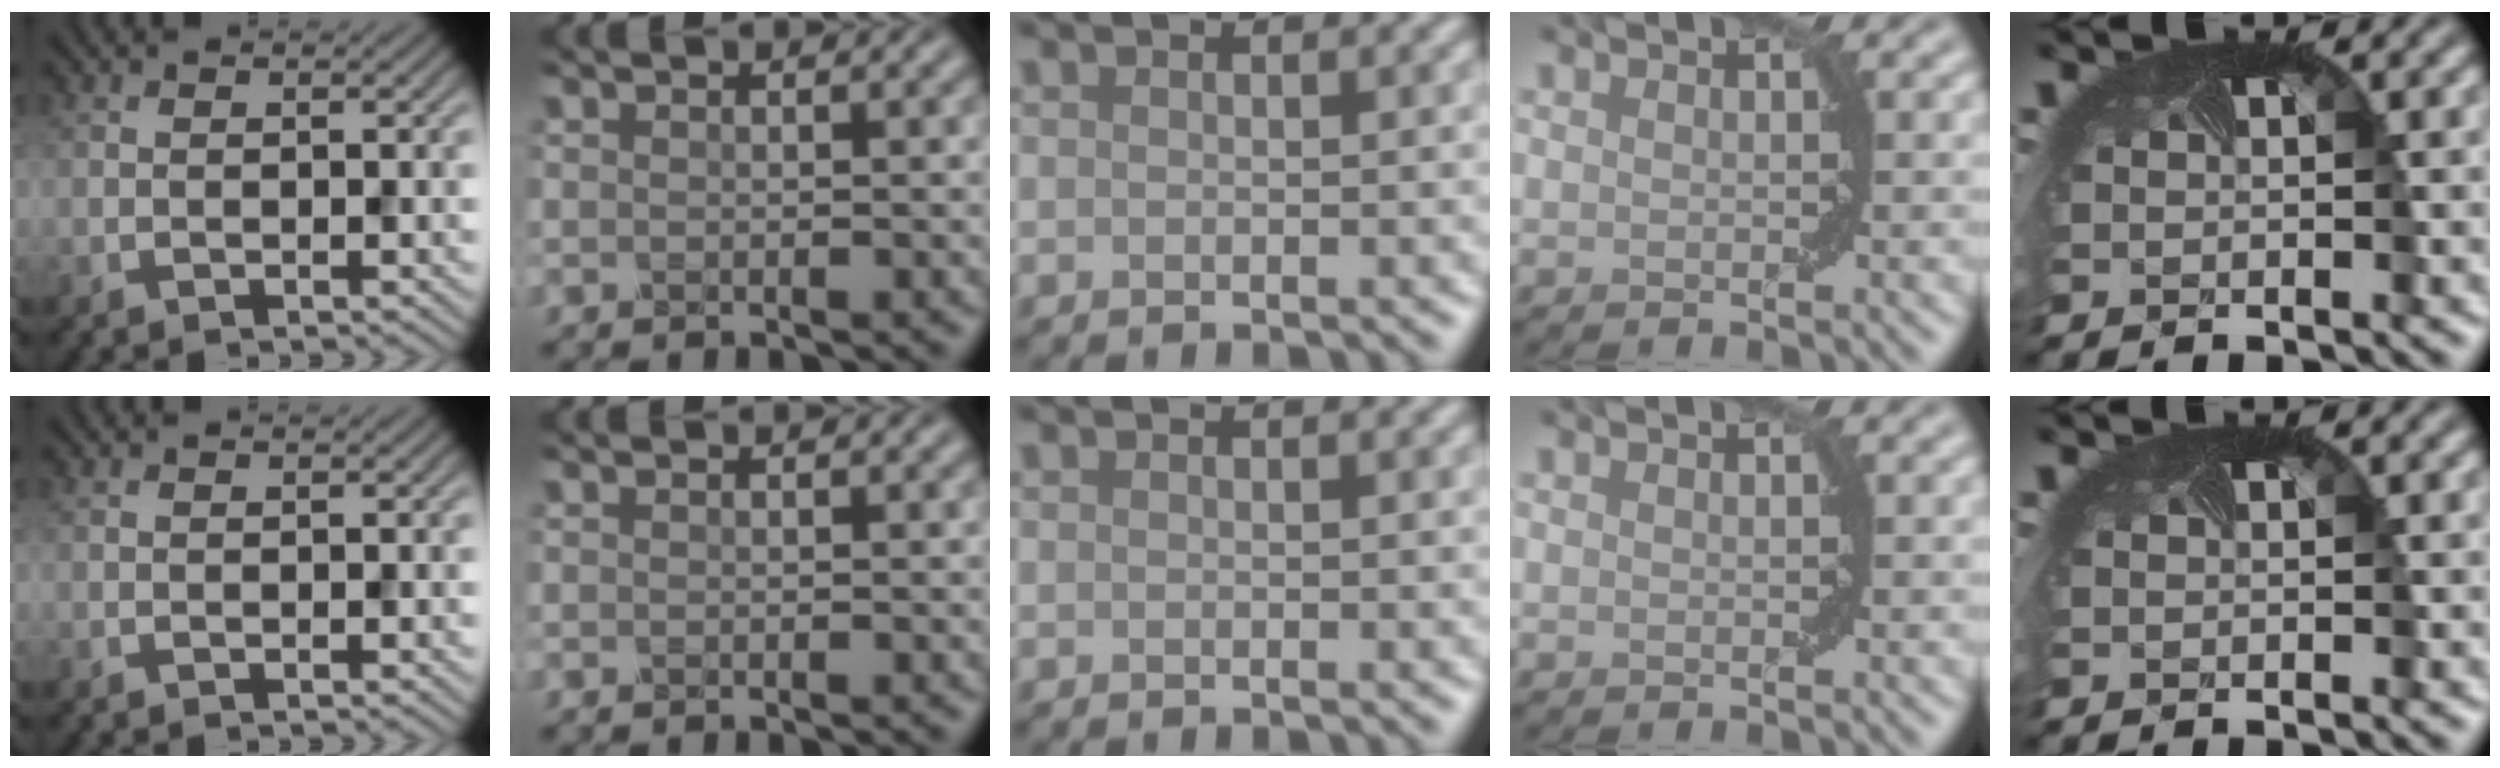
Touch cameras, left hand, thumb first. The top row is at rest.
{}